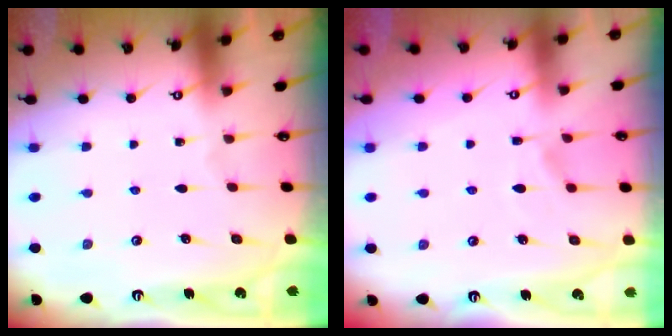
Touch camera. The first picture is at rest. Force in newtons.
{"total": 1.7, "press": 1.0, "slide": 1.3}